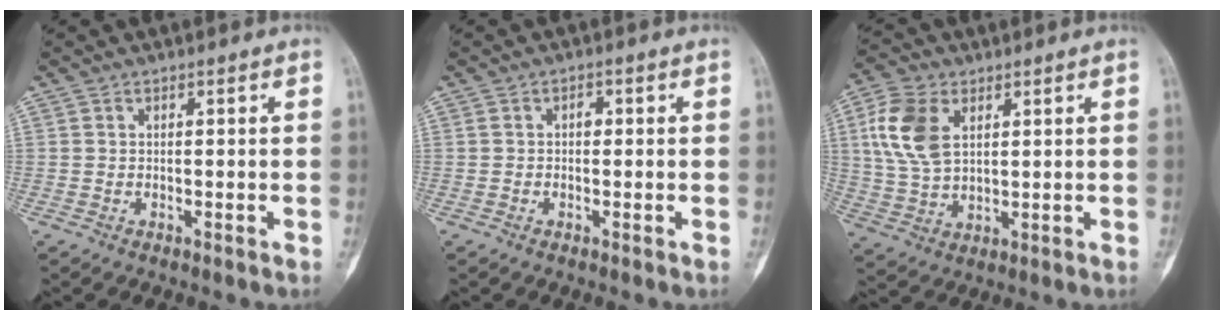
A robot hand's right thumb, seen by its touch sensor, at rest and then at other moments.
{"total": 1.4, "force": [0.1, 1.0, 1.0], "torque": [-0.006, 0.005, -0.004]}
{"total": 11.0, "force": [3.5, 6.8, 7.9], "torque": [-0.162, -0.003, 0.072]}